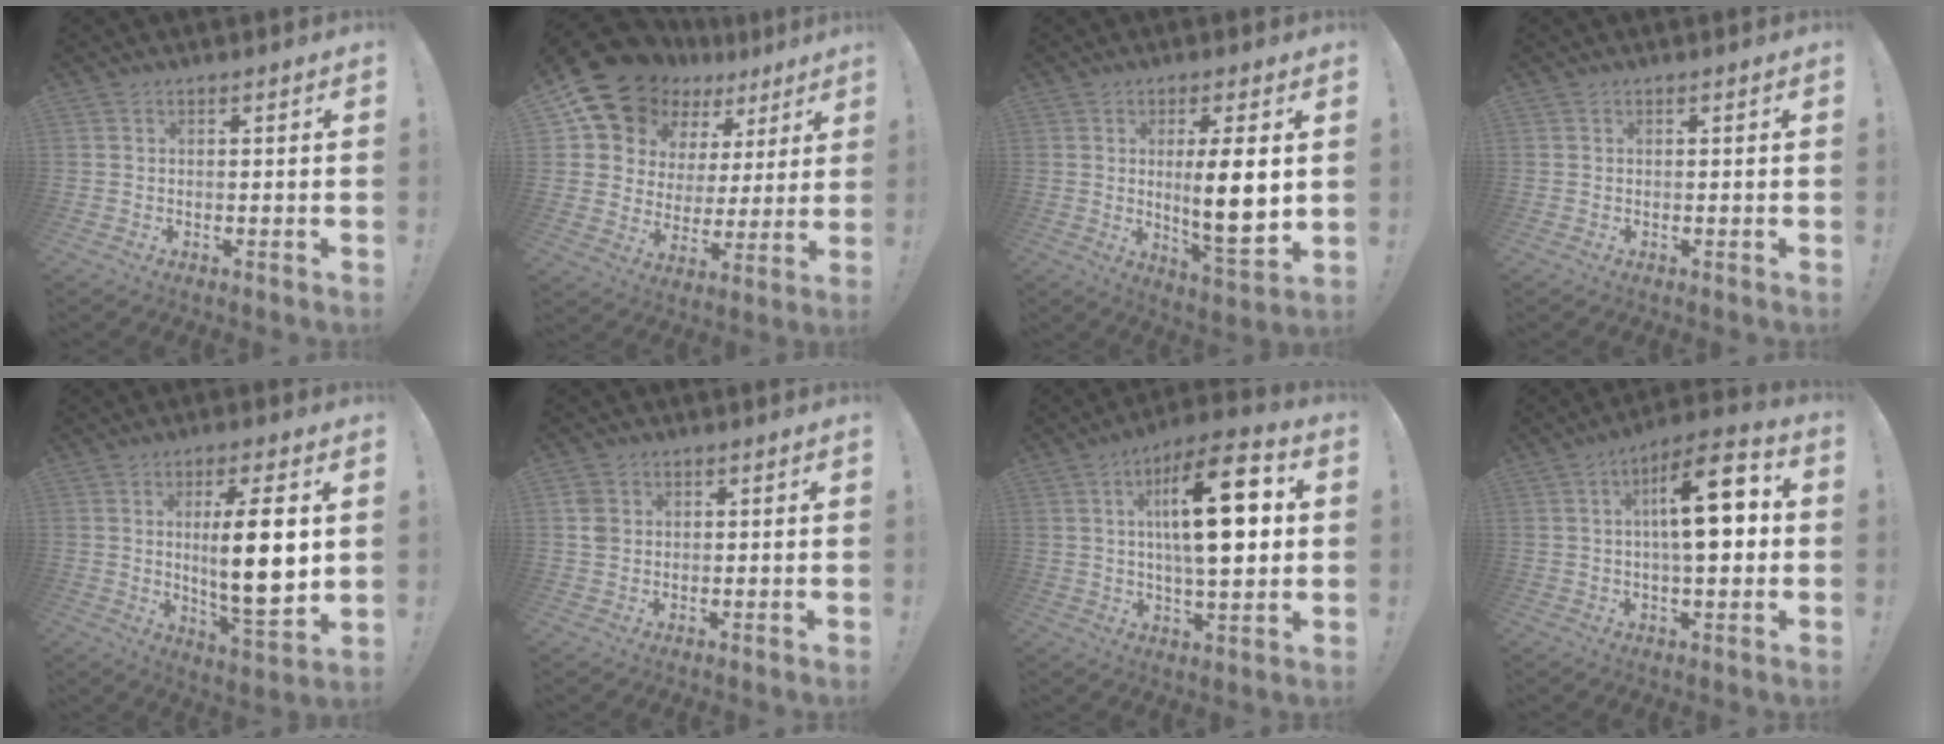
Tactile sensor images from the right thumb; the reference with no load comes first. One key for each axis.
{"total": 16.7, "fx": 12.9, "fy": 9.2, "fz": 5.2, "tx": -0.101, "ty": -0.089, "tz": 0.250}
{"total": 12.1, "fx": 1.4, "fy": 2.0, "fz": 11.8, "tx": -0.190, "ty": -0.020, "tz": 0.017}
{"total": 0.0}
{"total": 15.2, "fx": 2.3, "fy": 3.3, "fz": 14.7, "tx": -0.233, "ty": -0.023, "tz": 0.023}
{"total": 3.4, "fx": 0.8, "fy": 2.9, "fz": 1.5, "tx": -0.014, "ty": 0.003, "tz": 0.015}
{"total": 19.9, "fx": 3.6, "fy": 7.1, "fz": 18.3, "tx": -0.284, "ty": -0.006, "tz": 0.043}
{"total": 15.2, "fx": 1.4, "fy": 5.7, "fz": 14.1, "tx": -0.199, "ty": 0.003, "tz": 0.014}